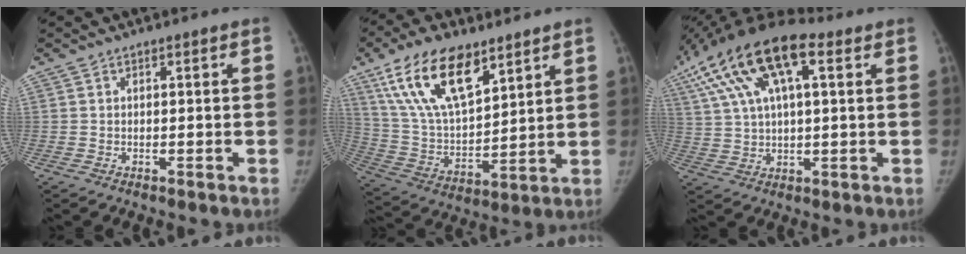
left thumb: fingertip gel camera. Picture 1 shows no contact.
{"total": 19.2, "force": [11.2, 8.8, 12.9], "torque": [-0.207, -0.042, 0.213]}
{"total": 19.9, "force": [8.9, 8.3, 15.7], "torque": [-0.312, 0.027, 0.158]}